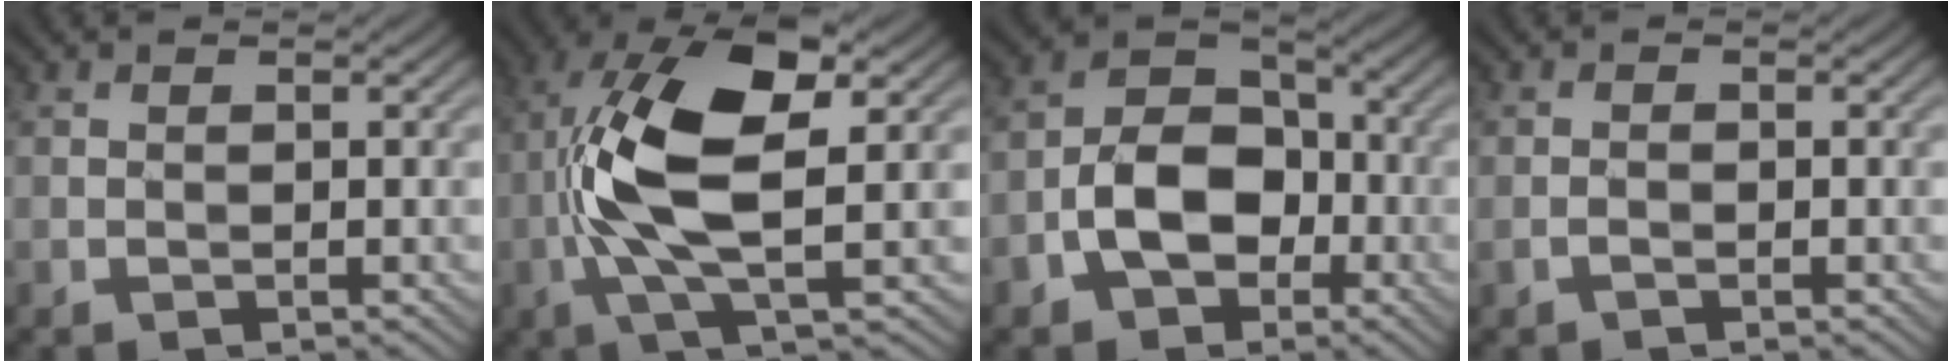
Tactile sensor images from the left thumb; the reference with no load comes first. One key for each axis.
{"total": 12.9, "fx": 0.0, "fy": 5.0, "fz": 11.9, "tx": -0.253, "ty": 0.014, "tz": -0.003}
{"total": 8.7, "fx": -3.2, "fy": 6.0, "fz": 5.4, "tx": -0.103, "ty": 0.002, "tz": -0.069}
{"total": 1.1, "fx": -0.6, "fy": 0.4, "fz": 0.8, "tx": -0.018, "ty": 0.003, "tz": -0.014}